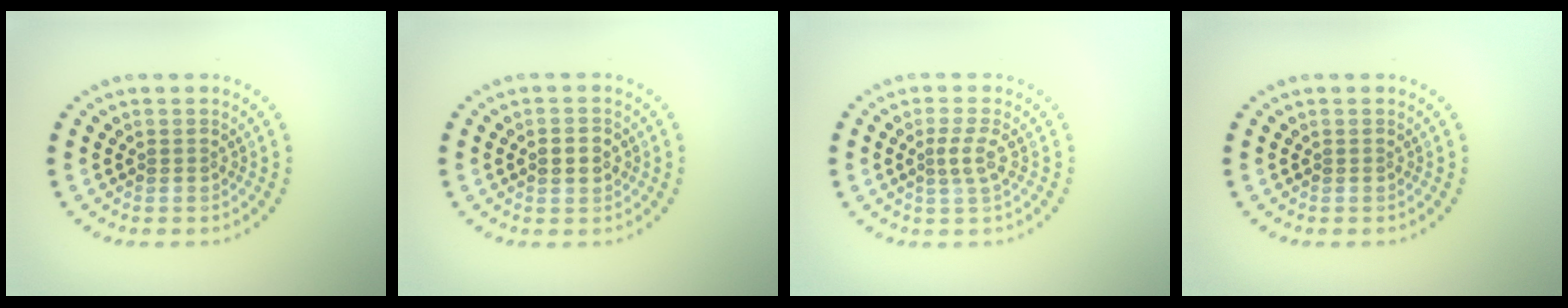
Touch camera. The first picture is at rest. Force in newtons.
{"total": 2.6, "press": 2.6, "slide": 0.1}
{"total": 1.6, "press": 1.3, "slide": 1.0}
{"total": 0.0}